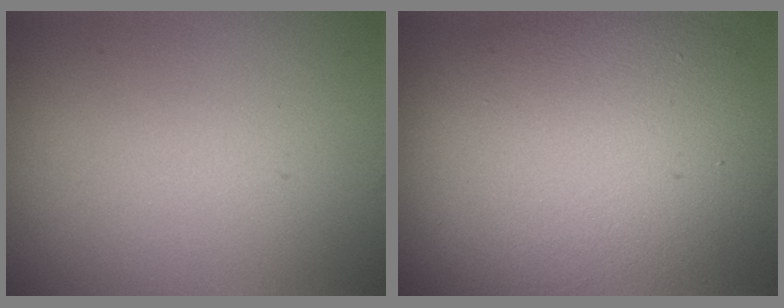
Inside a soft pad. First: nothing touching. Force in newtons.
{"total": 12.9, "press": 12.8, "slide": 1.3}